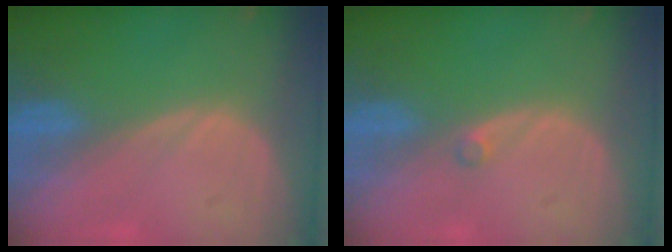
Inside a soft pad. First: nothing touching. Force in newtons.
{"total": 0.7, "press": 0.7, "slide": 0.1}